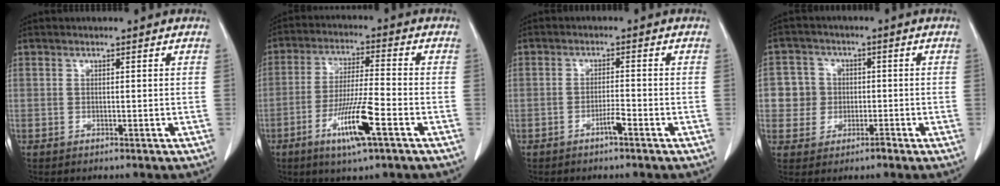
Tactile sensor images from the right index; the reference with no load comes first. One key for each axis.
{"total": 10.3, "fx": -4.7, "fy": 0.4, "fz": 9.1, "tx": -0.173, "ty": -0.015, "tz": -0.085}
{"total": 2.1, "fx": -1.4, "fy": 0.0, "fz": 1.6, "tx": -0.028, "ty": 0.001, "tz": -0.026}
{"total": 5.0, "fx": -0.6, "fy": 4.9, "fz": 0.7, "tx": -0.007, "ty": 0.015, "tz": -0.009}